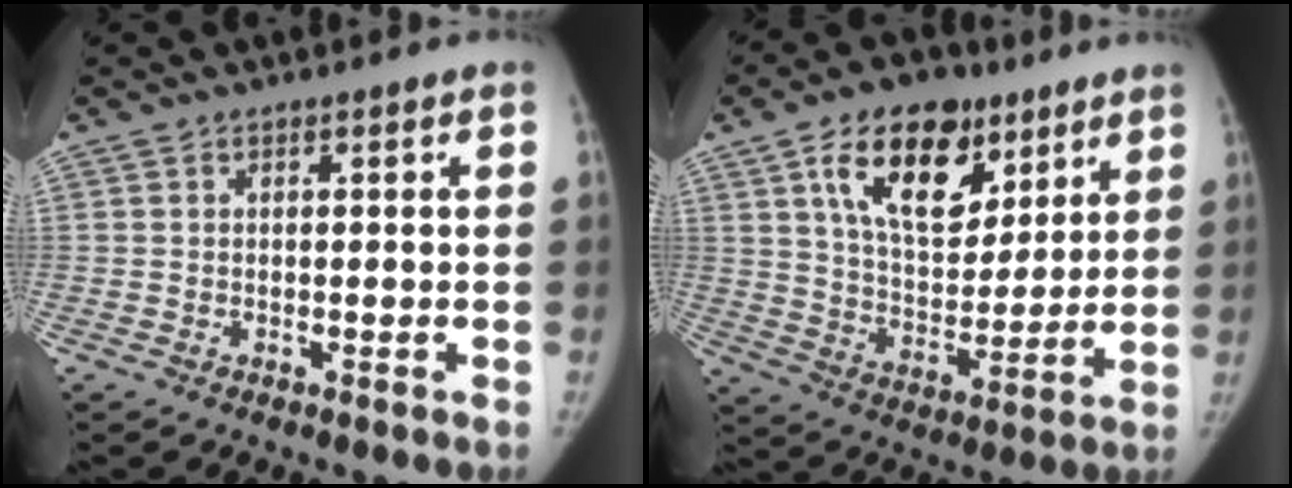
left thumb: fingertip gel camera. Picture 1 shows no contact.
{"total": 18.3, "force": [9.4, 10.8, 11.3], "torque": [-0.137, -0.039, 0.163]}